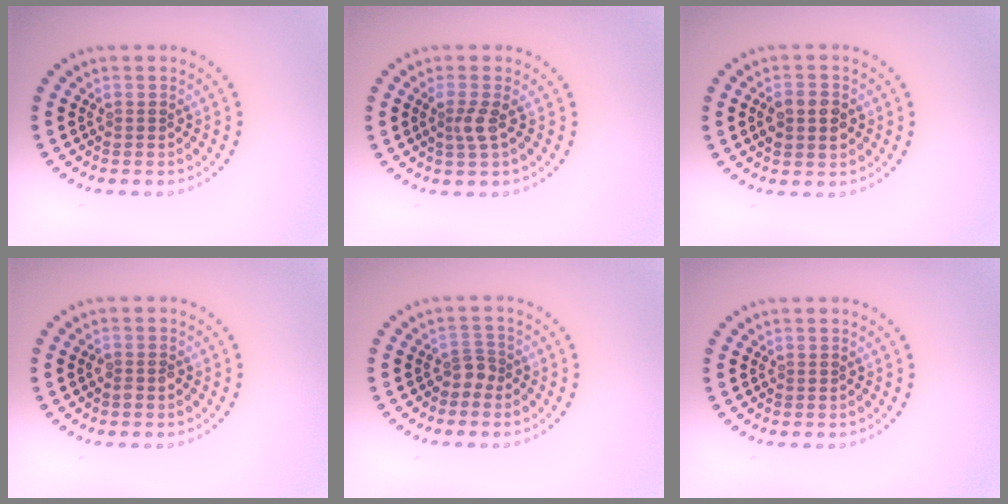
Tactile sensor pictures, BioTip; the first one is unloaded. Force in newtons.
{"total": 1.7, "press": 1.2, "slide": 1.2}
{"total": 2.9, "press": 2.9, "slide": 0.0}
{"total": 1.1, "press": 1.1, "slide": 0.2}
{"total": 1.3, "press": 1.0, "slide": 0.8}
{"total": 0.0}